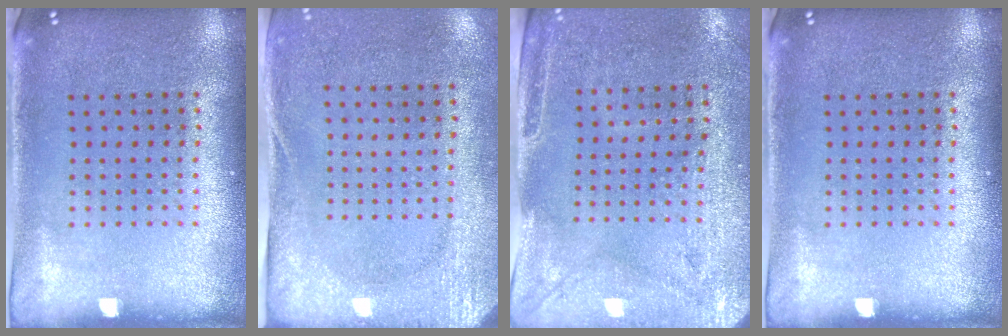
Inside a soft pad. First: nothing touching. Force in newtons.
{"total": 2.8, "press": 2.2, "slide": 1.7}
{"total": 2.9, "press": 2.4, "slide": 1.5}
{"total": 0.0}